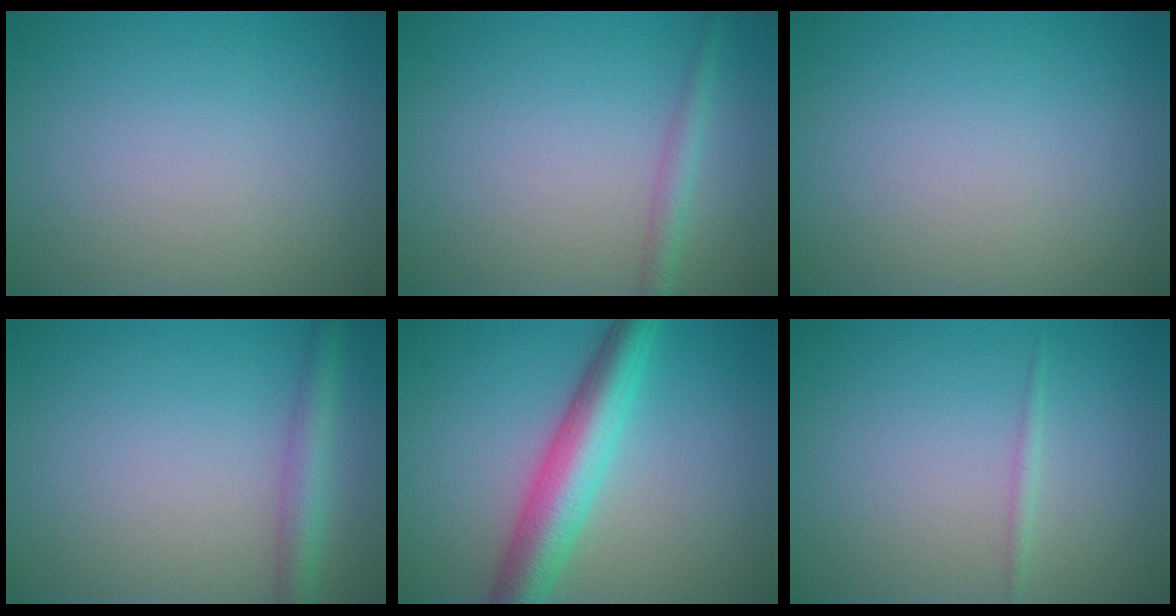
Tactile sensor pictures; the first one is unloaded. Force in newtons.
{"total": 1.7, "press": 1.7, "slide": 0.1}
{"total": 0.0}
{"total": 2.9, "press": 2.9, "slide": 0.1}
{"total": 6.2, "press": 6.2, "slide": 0.3}
{"total": 0.7, "press": 0.7, "slide": 0.0}